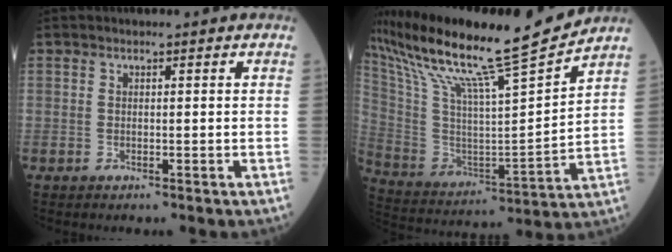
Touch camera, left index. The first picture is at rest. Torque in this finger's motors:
{"motor_torque": [1.03, -1.11, 0.36, 0.21]}